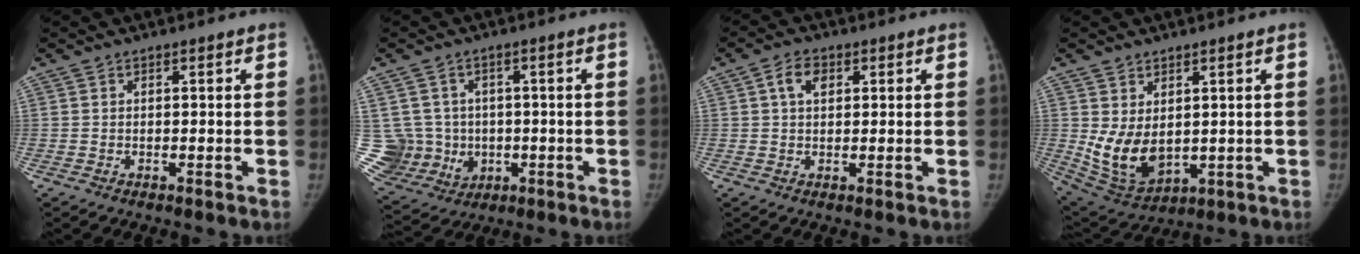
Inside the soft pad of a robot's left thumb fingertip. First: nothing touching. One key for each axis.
{"total": 13.0, "fx": -0.2, "fy": 12.3, "fz": 4.3, "tx": -0.084, "ty": 0.019, "tz": 0.024}
{"total": 4.2, "fx": 1.5, "fy": 2.7, "fz": 2.8, "tx": -0.043, "ty": 0.003, "tz": 0.024}
{"total": 9.8, "fx": 1.2, "fy": 6.3, "fz": 7.4, "tx": -0.120, "ty": -0.022, "tz": 0.050}